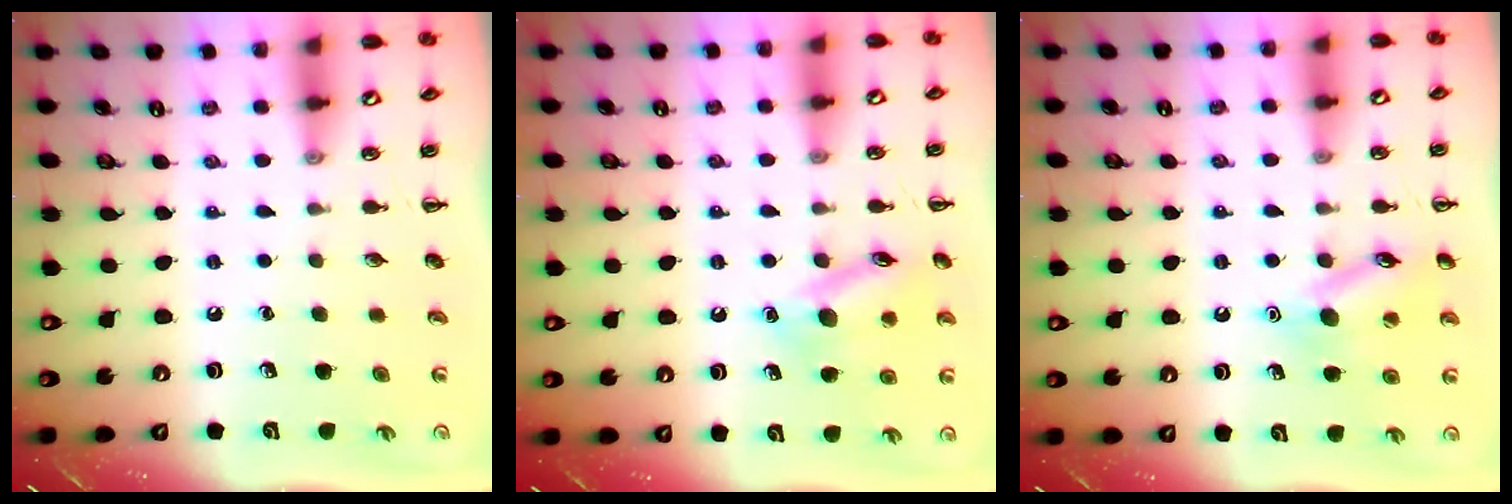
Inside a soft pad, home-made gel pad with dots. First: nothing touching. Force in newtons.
{"total": 12.8, "press": 12.8, "slide": 0.8}
{"total": 11.8, "press": 11.7, "slide": 1.6}